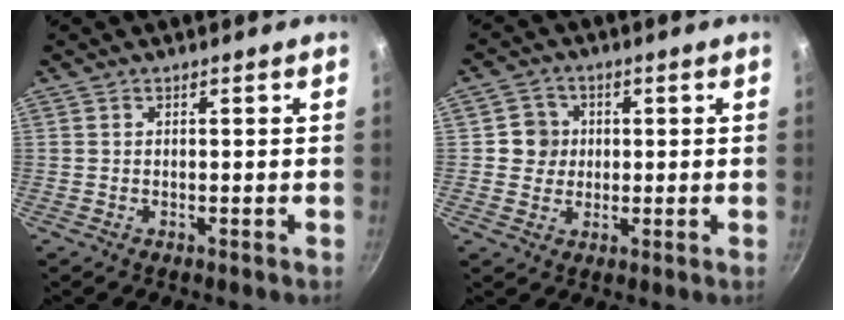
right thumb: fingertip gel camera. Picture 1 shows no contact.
{"total": 5.0, "force": [0.5, 4.8, 1.1], "torque": [0.019, 0.004, 0.000]}